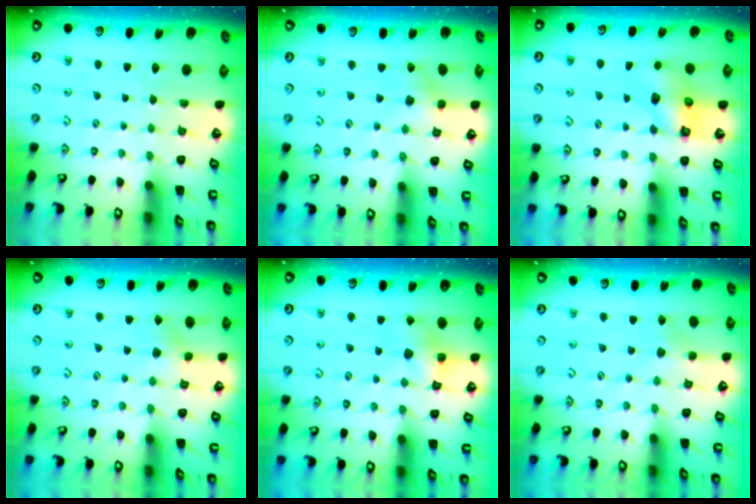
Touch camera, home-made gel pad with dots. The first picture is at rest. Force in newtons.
{"total": 2.2, "press": 2.1, "slide": 0.6}
{"total": 6.0, "press": 6.0, "slide": 0.7}
{"total": 1.9, "press": 1.9, "slide": 0.2}
{"total": 7.6, "press": 7.5, "slide": 0.7}
{"total": 1.6, "press": 1.6, "slide": 0.2}